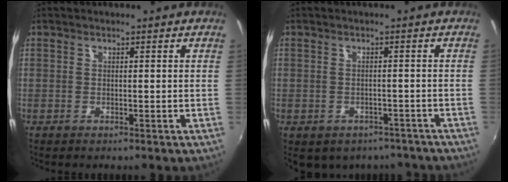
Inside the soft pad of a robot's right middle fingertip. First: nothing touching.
{"total": 10.4, "force": [-7.4, 6.1, 3.9], "torque": [-0.084, -0.015, -0.083]}